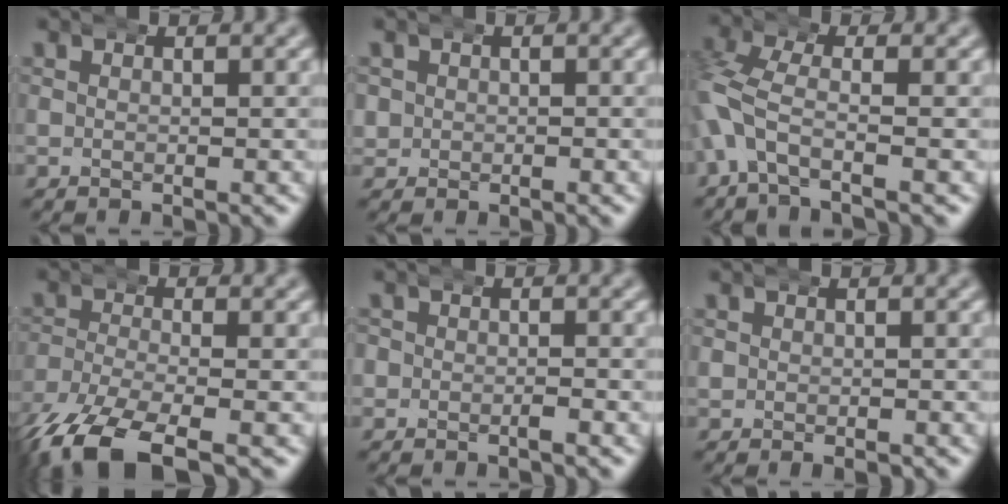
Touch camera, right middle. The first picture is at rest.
{"total": 2.0, "force": [0.0, 1.9, 0.4], "torque": [-0.023, -0.003, 0.003]}
{"total": 3.7, "force": [-1.6, 1.9, 2.7], "torque": [-0.091, -0.009, -0.029]}
{"total": 7.6, "force": [-5.4, 3.2, 4.3], "torque": [-0.111, -0.029, -0.078]}
{"total": 1.6, "force": [-0.5, 1.4, 0.5], "torque": [-0.025, -0.003, -0.009]}
{"total": 0.9, "force": [-0.3, 0.7, 0.4], "torque": [-0.007, 0.001, -0.005]}